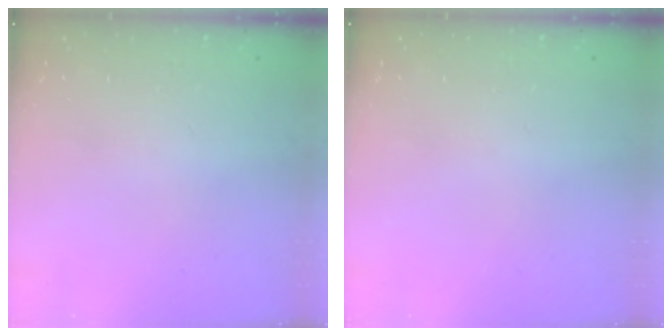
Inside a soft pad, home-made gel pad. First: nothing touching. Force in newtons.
{"total": 0.0}